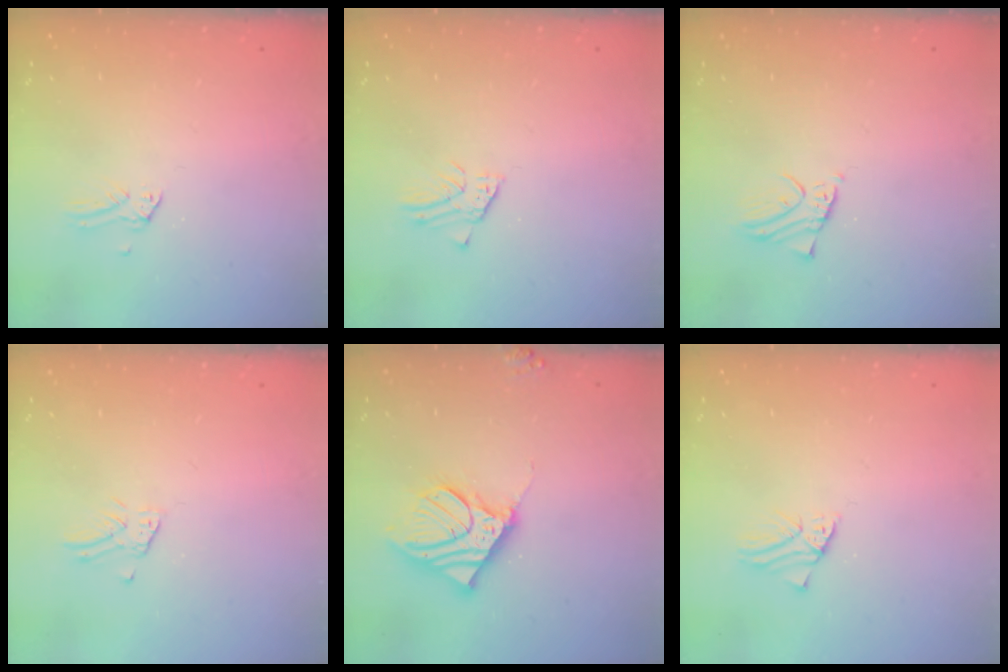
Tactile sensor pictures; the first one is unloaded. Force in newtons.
{"total": 1.5, "press": 1.5, "slide": 0.1}
{"total": 1.9, "press": 1.9, "slide": 0.1}
{"total": 1.3, "press": 1.3, "slide": 0.1}
{"total": 14.1, "press": 13.9, "slide": 2.6}
{"total": 1.4, "press": 1.3, "slide": 0.1}